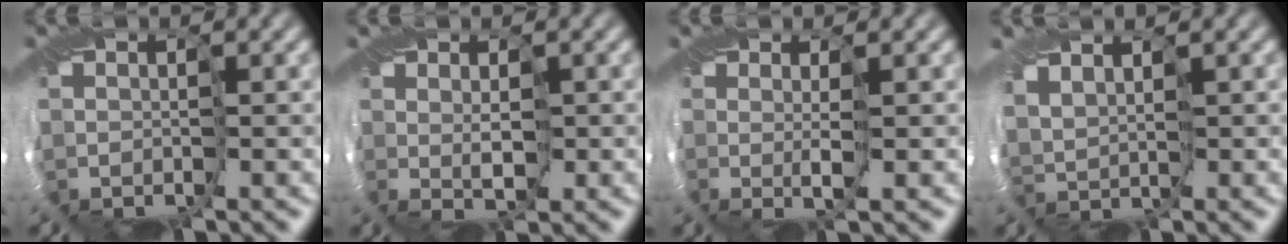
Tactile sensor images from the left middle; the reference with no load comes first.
{"total": 0.7, "force": [0.3, -0.2, 0.6], "torque": [-0.009, 0.000, 0.006]}
{"total": 1.8, "force": [0.7, -1.6, -0.3], "torque": [0.004, -0.005, 0.013]}
{"total": 0.7, "force": [-0.3, 0.2, 0.6], "torque": [-0.012, 0.002, -0.014]}